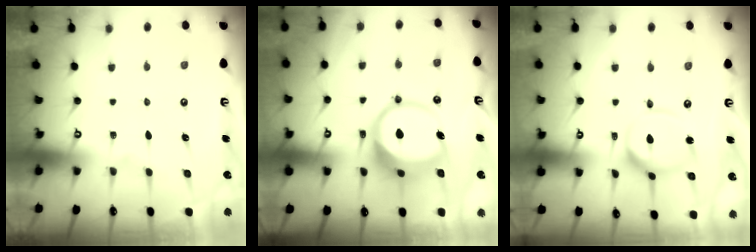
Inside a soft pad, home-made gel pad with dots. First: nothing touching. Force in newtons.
{"total": 11.7, "press": 11.6, "slide": 1.5}
{"total": 10.7, "press": 10.7, "slide": 1.1}